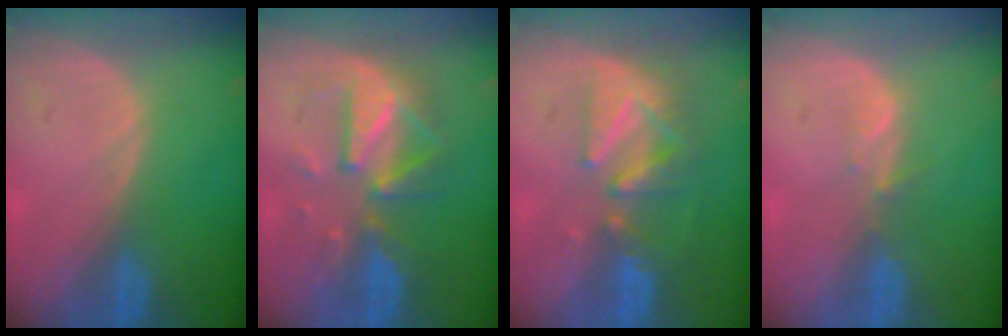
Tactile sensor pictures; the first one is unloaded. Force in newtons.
{"total": 8.2, "press": 8.2, "slide": 0.1}
{"total": 8.5, "press": 7.9, "slide": 3.2}
{"total": 1.7, "press": 1.5, "slide": 0.8}